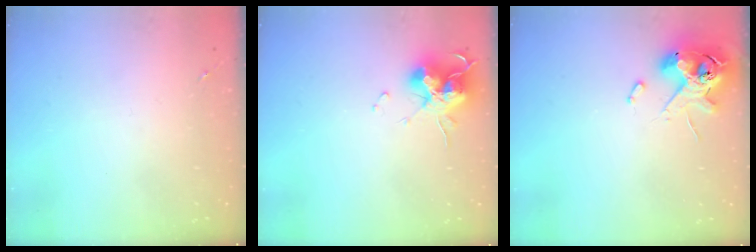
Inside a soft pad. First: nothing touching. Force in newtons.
{"total": 15.2, "press": 15.1, "slide": 2.0}
{"total": 12.1, "press": 11.9, "slide": 1.9}